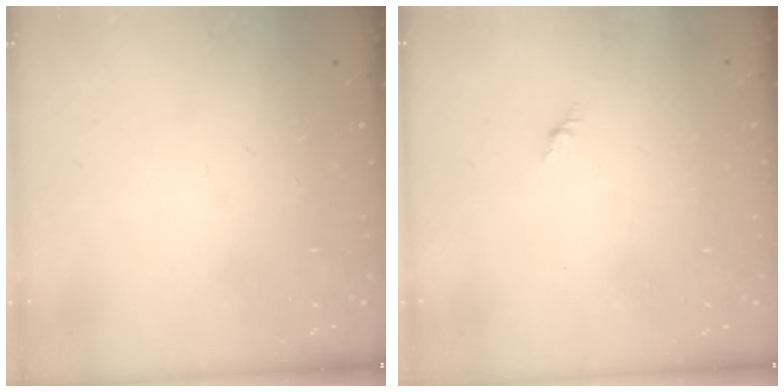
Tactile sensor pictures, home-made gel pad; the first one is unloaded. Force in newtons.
{"total": 0.0}